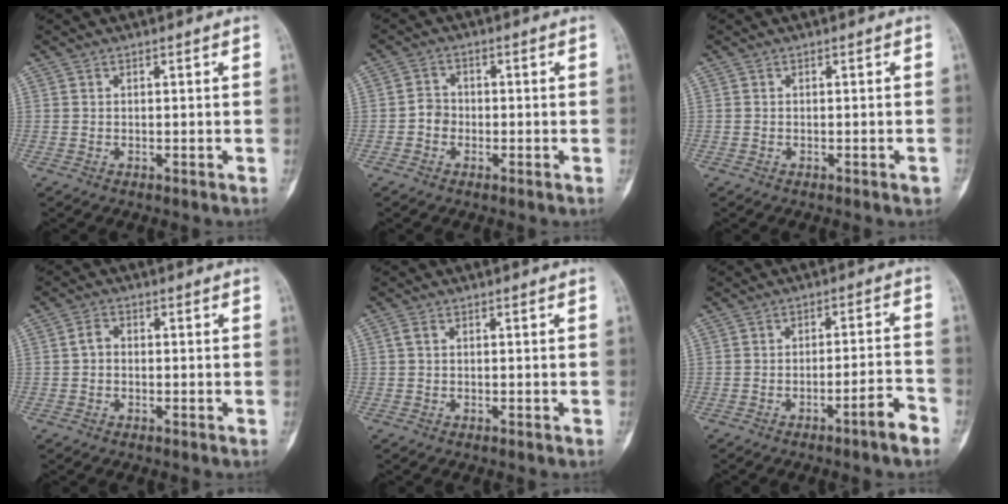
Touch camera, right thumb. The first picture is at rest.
{"total": 3.3, "force": [-1.0, 2.8, 1.4], "torque": [-0.008, 0.012, -0.025]}
{"total": 1.0, "force": [-0.6, 0.3, 0.8], "torque": [-0.007, 0.002, -0.007]}
{"total": 2.2, "force": [-0.4, 1.7, 1.4], "torque": [-0.018, 0.010, -0.014]}
{"total": 1.0, "force": [0.0, 0.6, 0.8], "torque": [-0.014, 0.002, -0.004]}
{"total": 5.8, "force": [-3.8, 0.3, 4.4], "torque": [-0.066, 0.037, -0.056]}